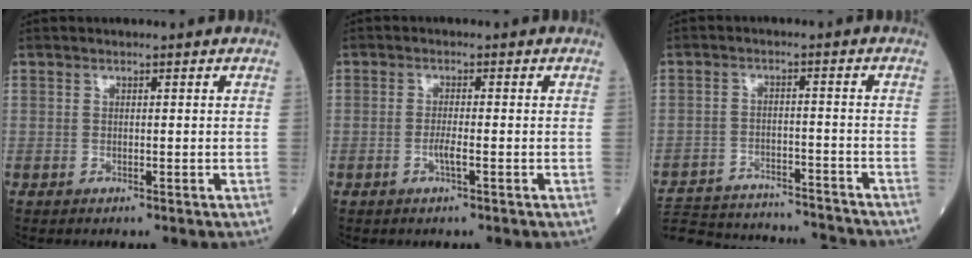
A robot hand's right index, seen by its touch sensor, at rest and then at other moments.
{"total": 2.0, "force": [-0.8, 0.0, 1.8], "torque": [-0.037, -0.001, -0.016]}
{"total": 21.2, "force": [-20.0, 3.3, 6.2], "torque": [-0.141, -0.015, -0.282]}